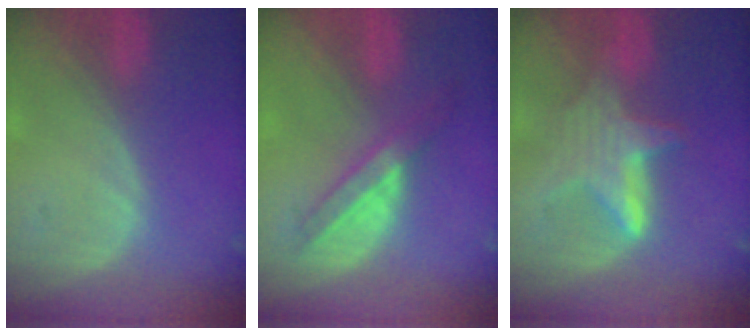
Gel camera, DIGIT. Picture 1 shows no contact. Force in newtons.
{"total": 6.0, "press": 5.5, "slide": 2.5}
{"total": 6.2, "press": 6.1, "slide": 1.3}